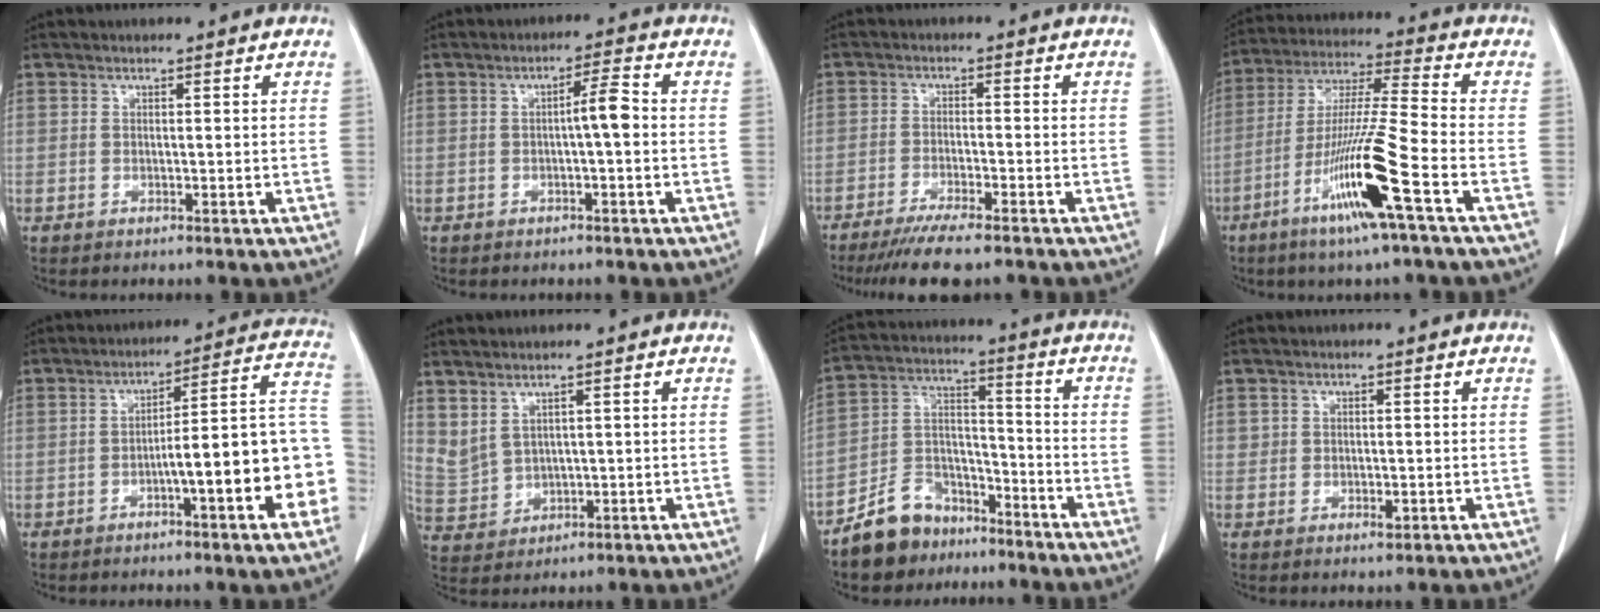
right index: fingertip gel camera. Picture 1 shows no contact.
{"total": 3.6, "force": [-0.2, 0.2, 3.6], "torque": [-0.056, 0.005, -0.006]}
{"total": 8.3, "force": [-6.7, 0.5, 4.8], "torque": [-0.072, -0.019, -0.108]}
{"total": 14.6, "force": [-6.5, -1.0, 13.0], "torque": [-0.258, -0.020, -0.126]}
{"total": 15.8, "force": [-4.4, 1.7, 15.1], "torque": [-0.143, 0.034, -0.055]}
{"total": 6.1, "force": [3.4, 3.9, 3.2], "torque": [-0.083, -0.002, 0.088]}
{"total": 10.2, "force": [-7.8, 5.9, 2.6], "torque": [-0.057, 0.027, -0.143]}
{"total": 1.5, "force": [-0.1, 1.2, 0.9], "torque": [-0.010, -0.002, -0.001]}